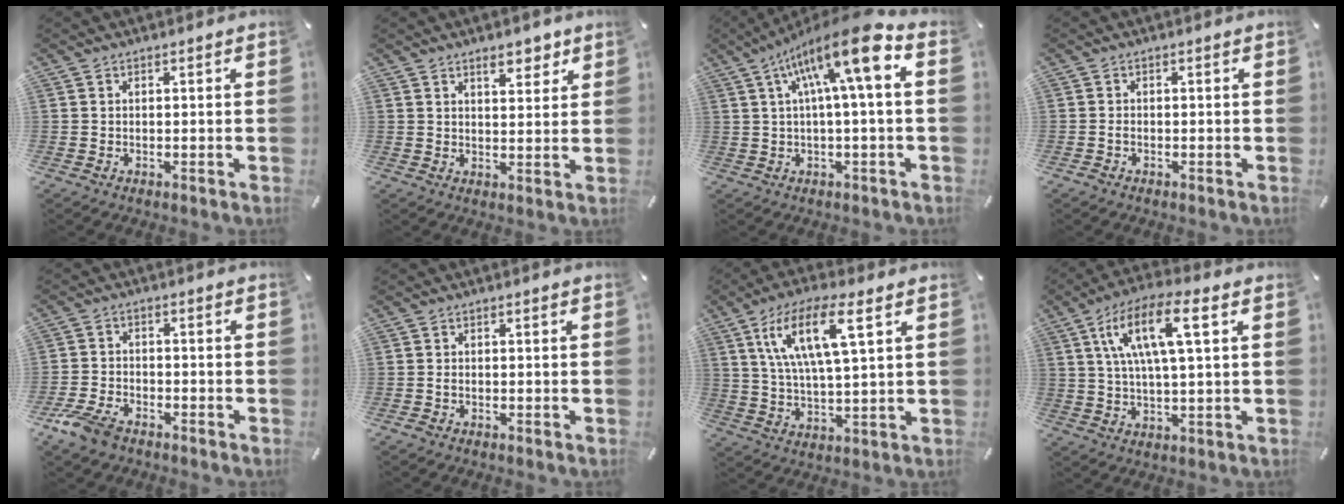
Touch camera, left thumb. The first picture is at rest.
{"total": 5.4, "force": [3.6, 2.6, 3.0], "torque": [-0.026, -0.017, 0.056]}
{"total": 16.1, "force": [5.4, 3.1, 14.9], "torque": [-0.243, -0.024, 0.079]}
{"total": 0.9, "force": [-0.7, 0.5, 0.4], "torque": [-0.010, 0.001, -0.013]}
{"total": 6.3, "force": [-4.5, 3.2, 2.9], "torque": [-0.073, 0.019, -0.088]}
{"total": 0.8, "force": [-0.6, 0.4, 0.4], "torque": [-0.009, -0.001, -0.011]}
{"total": 13.7, "force": [6.2, 3.9, 11.6], "torque": [-0.239, 0.001, 0.102]}
{"total": 12.9, "force": [4.5, 3.8, 11.5], "torque": [-0.234, 0.007, 0.075]}